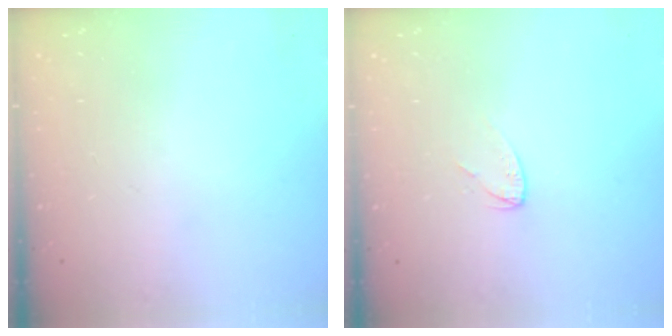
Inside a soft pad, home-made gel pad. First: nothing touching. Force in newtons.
{"total": 2.5, "press": 2.5, "slide": 0.2}